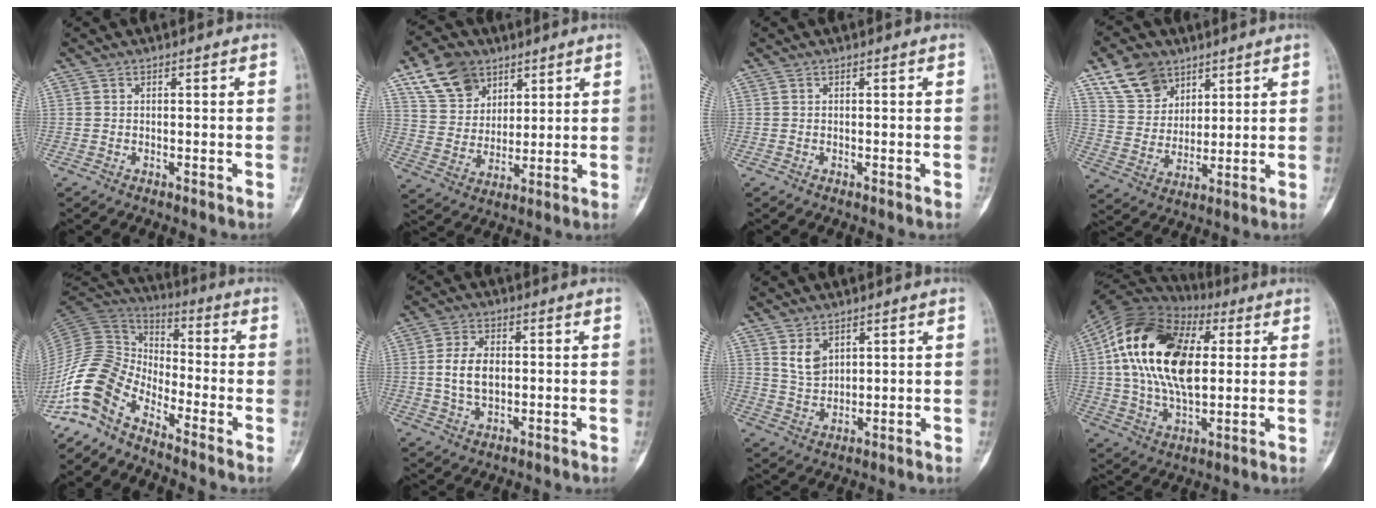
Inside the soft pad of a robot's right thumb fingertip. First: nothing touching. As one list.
[{"total": 12.1, "force": [7.2, 8.3, 5.0], "torque": [-0.069, -0.023, 0.140]}, {"total": 0.0}, {"total": 10.9, "force": [7.0, 7.4, 4.0], "torque": [-0.050, -0.029, 0.138]}, {"total": 12.6, "force": [-8.6, 6.4, 6.7], "torque": [-0.133, 0.084, -0.187]}, {"total": 6.9, "force": [0.2, 4.3, 5.4], "torque": [-0.098, 0.003, 0.005]}, {"total": 4.8, "force": [2.6, 3.0, 2.7], "torque": [-0.038, -0.021, 0.059]}, {"total": 23.5, "force": [4.2, 13.3, 18.9], "torque": [-0.343, 0.002, 0.064]}]